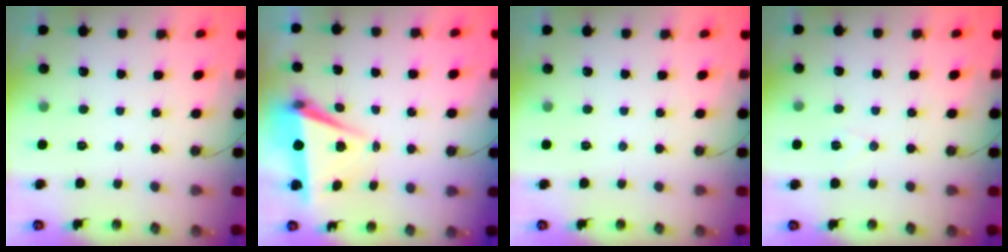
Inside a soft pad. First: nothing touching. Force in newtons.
{"total": 7.6, "press": 6.3, "slide": 4.2}
{"total": 0.0}
{"total": 5.0, "press": 3.3, "slide": 3.7}